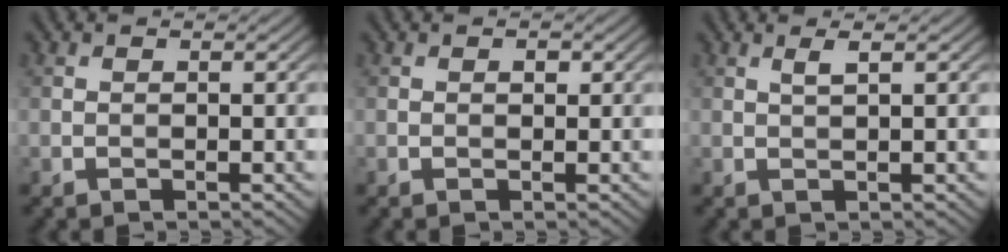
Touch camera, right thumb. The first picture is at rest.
{"total": 0.8, "force": [0.3, 0.5, 0.5], "torque": [-0.005, -0.003, 0.003]}
{"total": 1.3, "force": [0.6, 0.1, 1.1], "torque": [-0.027, 0.003, 0.011]}